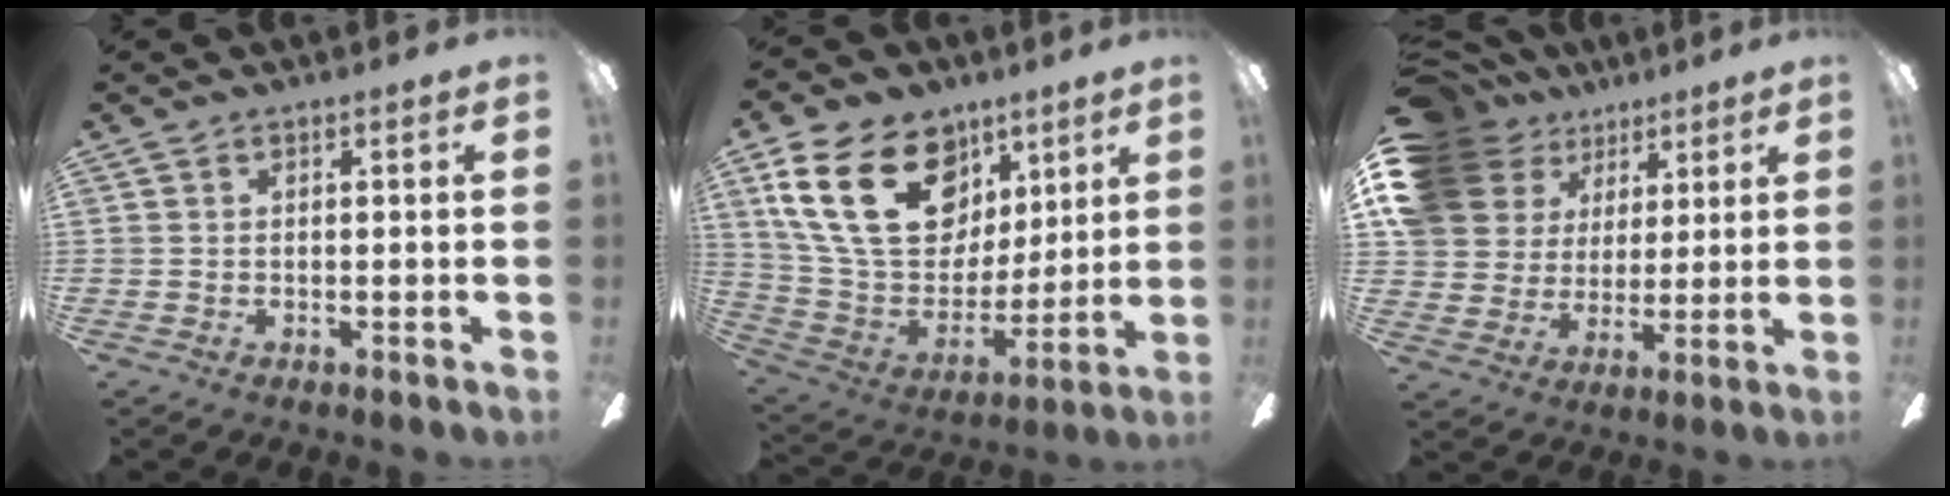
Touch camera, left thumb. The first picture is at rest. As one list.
[{"total": 25.4, "force": [11.3, 16.8, 15.2], "torque": [-0.295, -0.038, 0.204]}, {"total": 18.2, "force": [10.0, 13.4, 7.3], "torque": [-0.162, -0.038, 0.199]}]